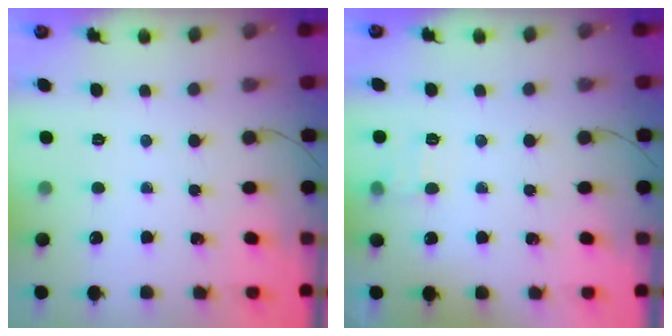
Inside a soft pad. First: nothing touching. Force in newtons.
{"total": 6.1, "press": 5.9, "slide": 1.8}